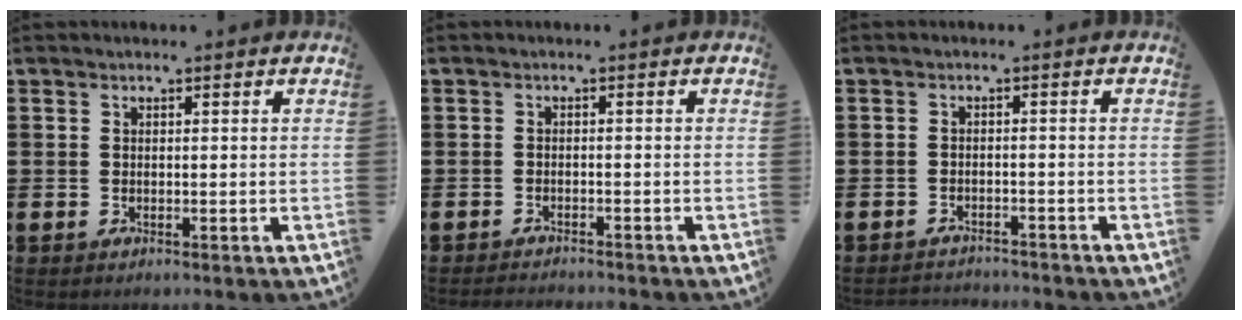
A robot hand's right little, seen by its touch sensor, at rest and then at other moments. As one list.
[{"total": 1.1, "force": [-1.1, -0.1, 0.0], "torque": [-0.003, 0.001, -0.023]}, {"total": 1.7, "force": [-1.7, 0.0, -0.2], "torque": [-0.003, 0.003, -0.037]}]